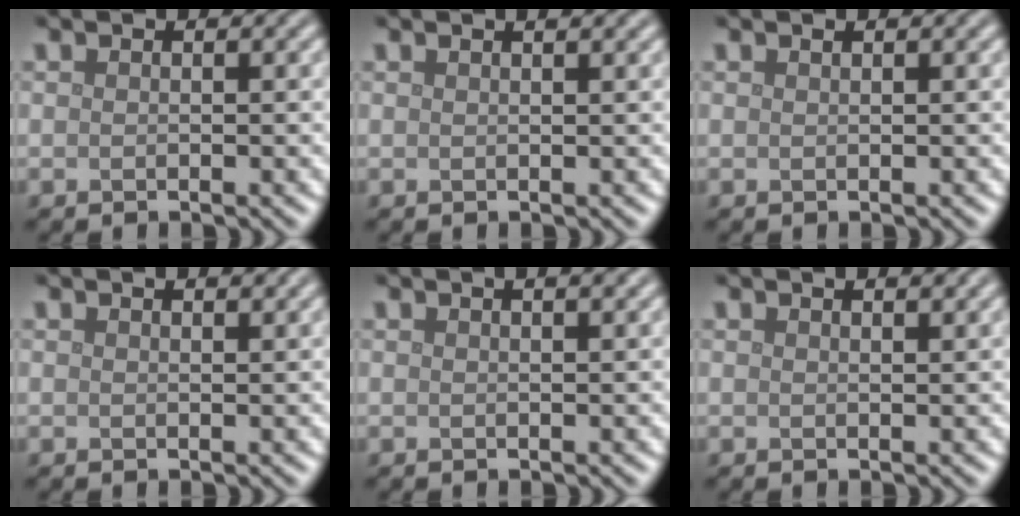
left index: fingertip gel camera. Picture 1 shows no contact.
{"total": 1.4, "force": [1.0, 0.4, 0.9], "torque": [-0.009, 0.001, 0.008]}
{"total": 0.0}
{"total": 1.2, "force": [1.1, 0.2, 0.6], "torque": [-0.009, -0.001, 0.013]}
{"total": 2.5, "force": [1.6, 1.0, 1.7], "torque": [-0.004, 0.009, 0.000]}
{"total": 1.7, "force": [1.4, 0.4, 0.9], "torque": [-0.008, 0.004, 0.008]}